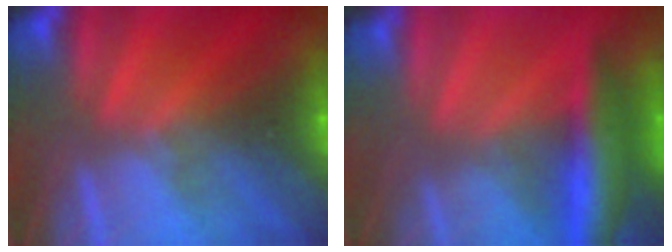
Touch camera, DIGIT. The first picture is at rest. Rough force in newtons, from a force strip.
{"total": 8.6}